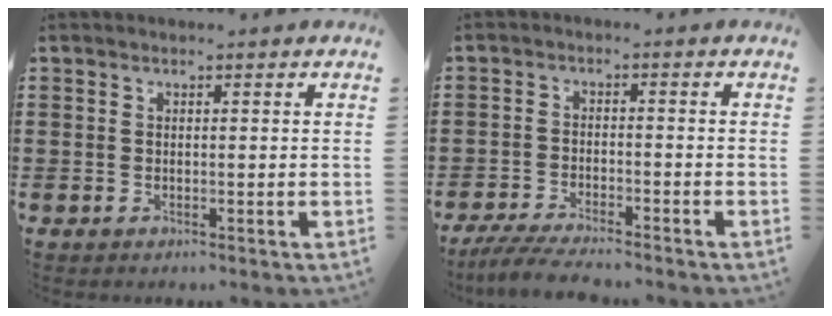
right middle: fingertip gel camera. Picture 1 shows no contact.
{"total": 4.5, "force": [-4.1, 0.3, 1.7], "torque": [-0.042, -0.011, -0.084]}